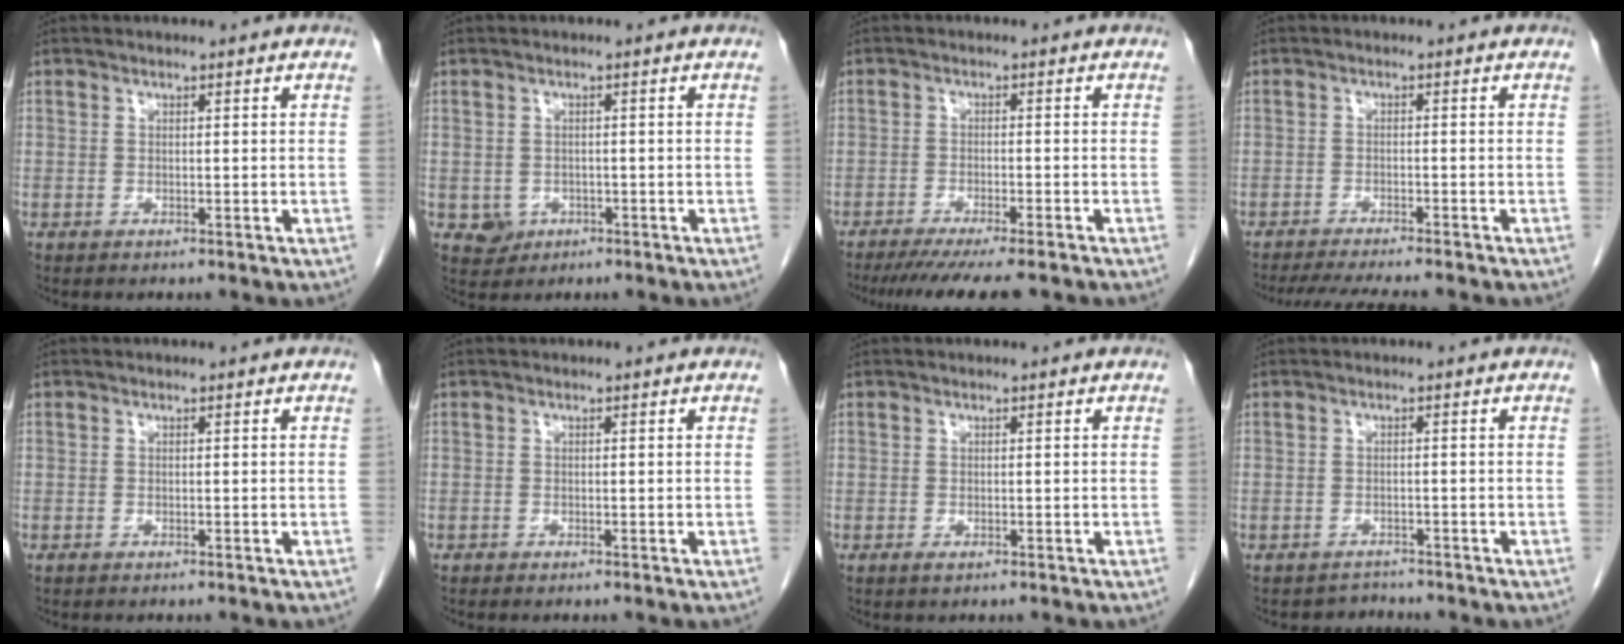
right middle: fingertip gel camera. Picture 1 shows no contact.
{"total": 2.8, "force": [-0.9, 2.5, 0.7], "torque": [-0.008, 0.004, -0.007]}
{"total": 11.7, "force": [-9.9, 0.7, 6.0], "torque": [-0.075, -0.025, -0.144]}
{"total": 9.9, "force": [-8.8, 0.7, 4.5], "torque": [-0.060, -0.014, -0.127]}
{"total": 0.0}
{"total": 0.0}
{"total": 0.6, "force": [-0.3, 0.2, 0.5], "torque": [-0.007, -0.001, -0.004]}
{"total": 1.7, "force": [-1.4, 0.3, -0.8], "torque": [0.014, -0.005, -0.024]}